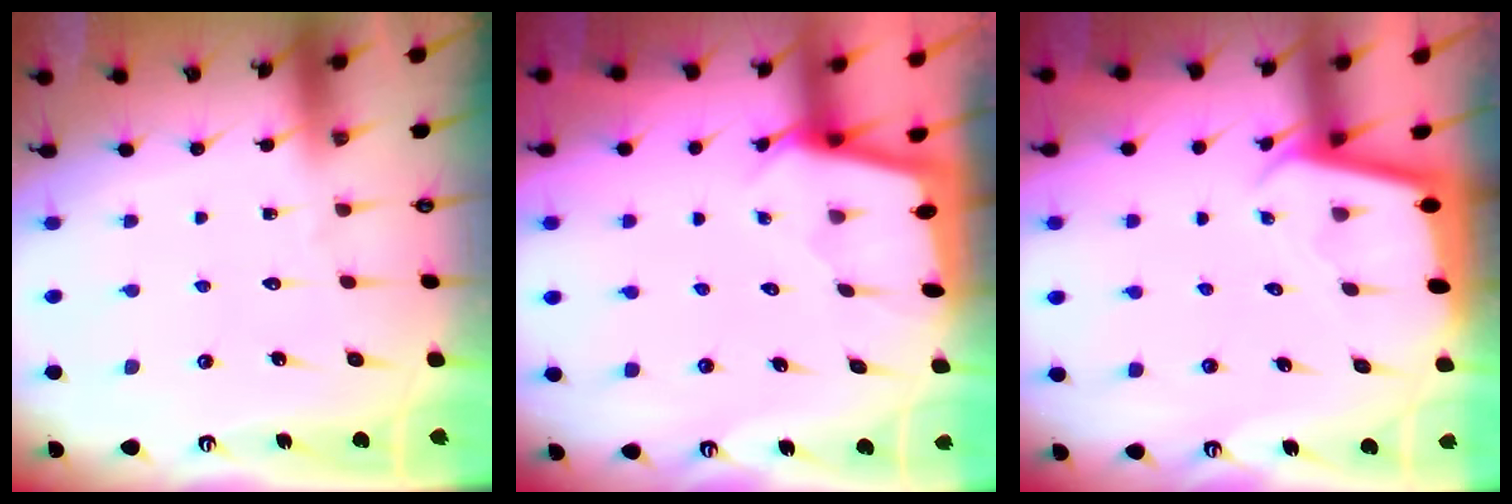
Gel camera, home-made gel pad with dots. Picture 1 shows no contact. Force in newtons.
{"total": 1.6, "press": 1.6, "slide": 0.2}
{"total": 1.8, "press": 1.8, "slide": 0.1}